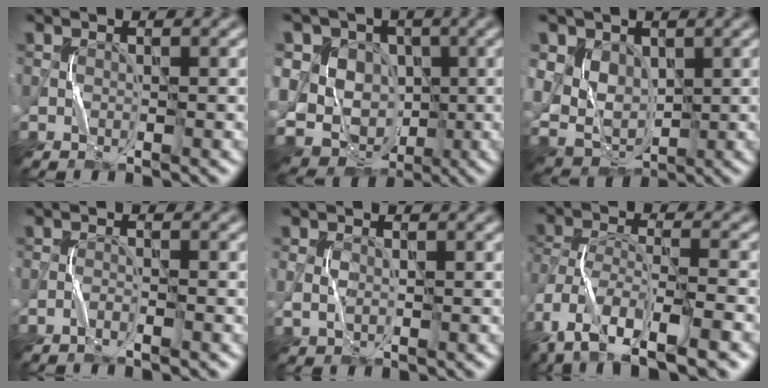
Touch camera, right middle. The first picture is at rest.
{"total": 14.2, "force": [0.6, 12.5, 6.7], "torque": [-0.152, 0.030, -0.004]}
{"total": 5.2, "force": [1.8, 4.0, 2.7], "torque": [-0.062, -0.006, 0.042]}
{"total": 0.8, "force": [-0.7, -0.2, 0.4], "torque": [-0.010, 0.003, -0.012]}
{"total": 1.0, "force": [0.2, 0.7, 0.7], "torque": [-0.020, 0.001, 0.009]}
{"total": 11.1, "force": [-7.8, 3.6, 7.1], "torque": [-0.150, -0.004, -0.138]}